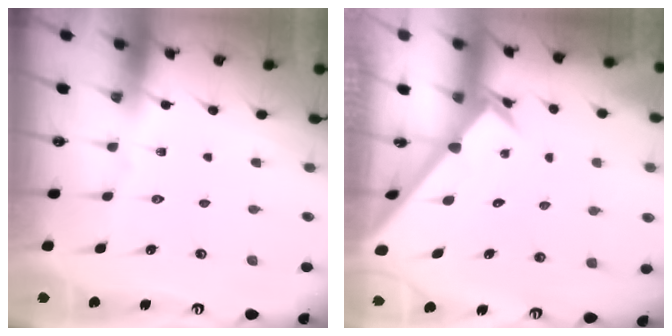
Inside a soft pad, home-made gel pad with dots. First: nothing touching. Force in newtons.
{"total": 2.2, "press": 2.2, "slide": 0.2}